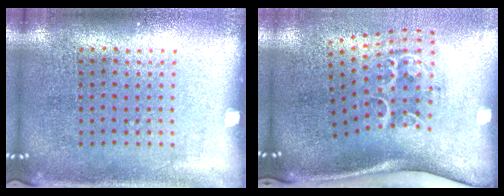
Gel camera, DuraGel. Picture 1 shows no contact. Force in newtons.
{"total": 2.1, "press": 1.3, "slide": 1.6}